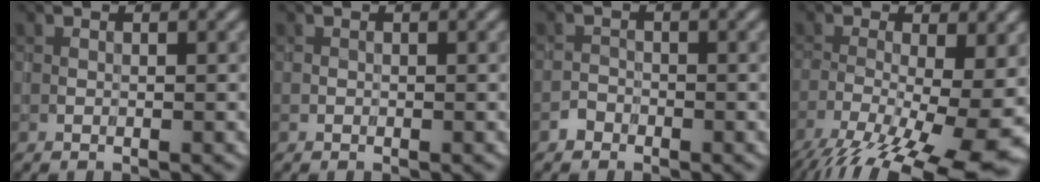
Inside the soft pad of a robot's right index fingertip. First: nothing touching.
{"total": 0.0}
{"total": 1.1, "force": [-0.9, 0.7, -0.3], "torque": [0.010, 0.006, -0.015]}
{"total": 13.3, "force": [-6.0, 4.3, 11.1], "torque": [-0.183, -0.015, -0.084]}